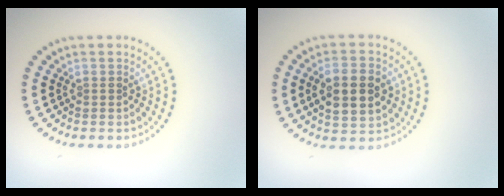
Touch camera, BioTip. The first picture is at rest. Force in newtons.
{"total": 5.5, "press": 5.5, "slide": 0.3}